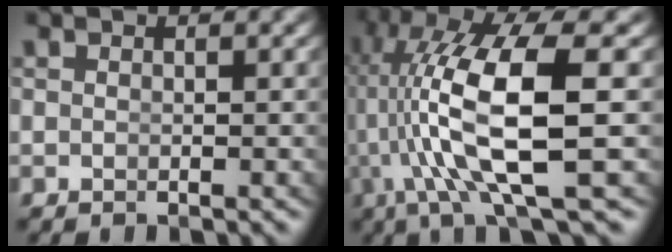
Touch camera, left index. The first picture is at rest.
{"total": 9.7, "force": [1.0, 3.3, 9.1], "torque": [-0.190, -0.014, 0.025]}